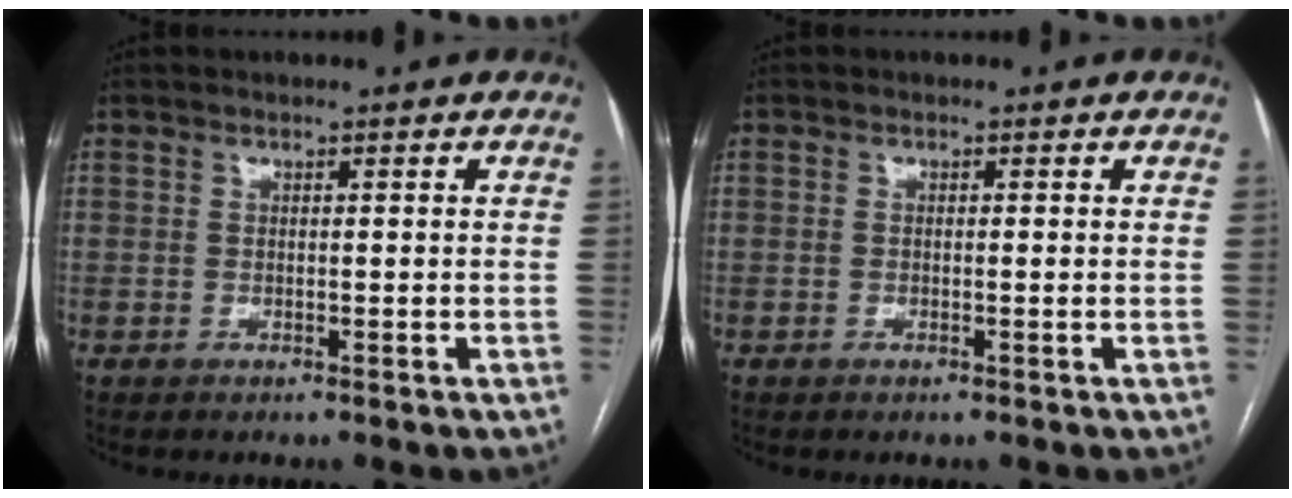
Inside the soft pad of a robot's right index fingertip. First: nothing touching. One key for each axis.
{"total": 0.6, "fx": -0.1, "fy": 0.1, "fz": 0.6, "tx": -0.011, "ty": -0.001, "tz": 0.000}